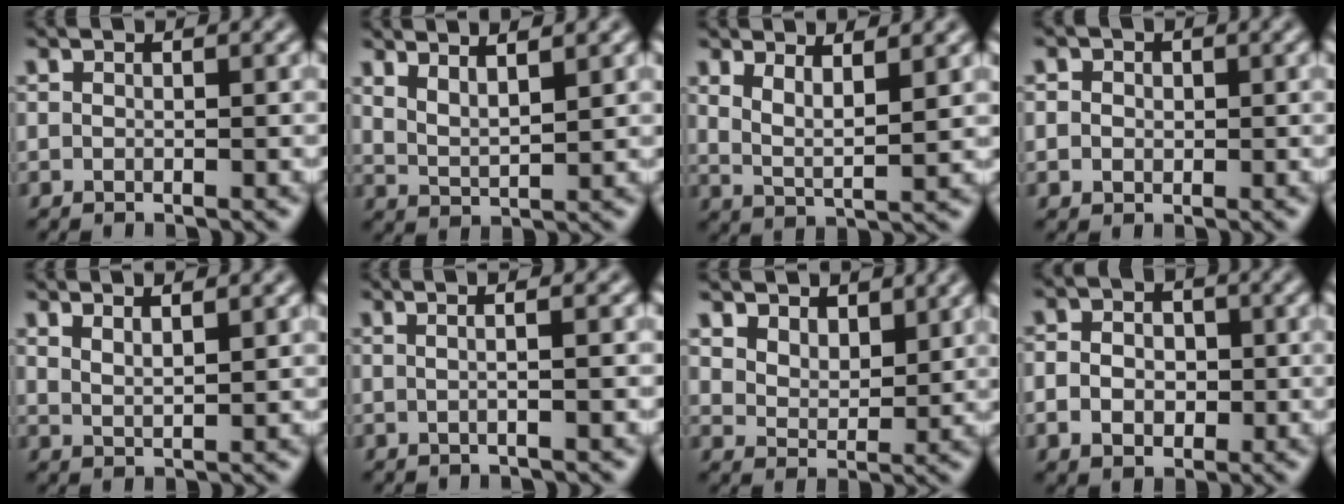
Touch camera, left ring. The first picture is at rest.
{"total": 3.1, "force": [2.6, 0.7, 1.6], "torque": [-0.027, 0.005, 0.046]}
{"total": 3.3, "force": [2.3, 0.9, 2.3], "torque": [-0.047, -0.009, 0.043]}
{"total": 2.6, "force": [0.9, 2.2, 1.1], "torque": [-0.003, 0.015, -0.002]}
{"total": 1.9, "force": [1.6, 0.4, 1.0], "torque": [-0.014, 0.002, 0.026]}
{"total": 4.0, "force": [1.2, 1.8, 3.4], "torque": [-0.018, 0.018, -0.021]}
{"total": 4.4, "force": [3.5, 2.3, 1.5], "torque": [-0.050, -0.010, 0.062]}
{"total": 3.7, "force": [-0.4, 3.0, 2.1], "torque": [-0.031, 0.001, -0.013]}